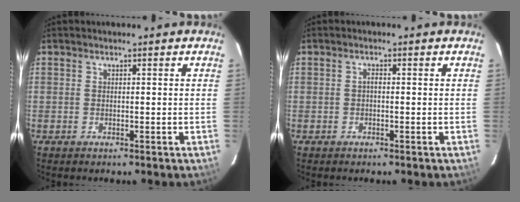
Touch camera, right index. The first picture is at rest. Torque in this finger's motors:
{"motor_torque": [0.25, 0.06, 0.09, 0.02]}